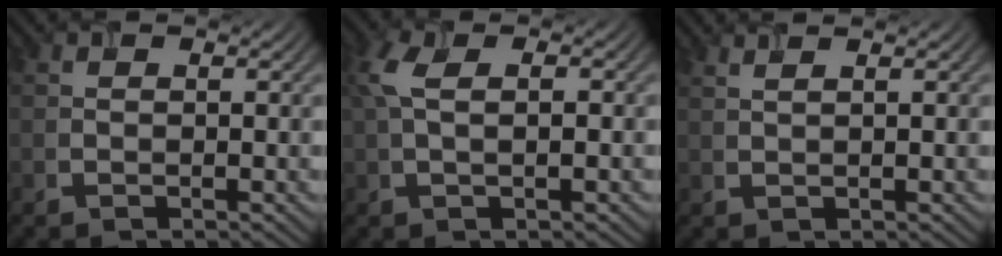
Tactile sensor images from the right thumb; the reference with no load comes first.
{"total": 3.9, "force": [0.6, 1.5, 3.6], "torque": [-0.084, 0.010, 0.010]}
{"total": 1.8, "force": [1.3, 0.4, 1.1], "torque": [-0.018, 0.003, 0.016]}